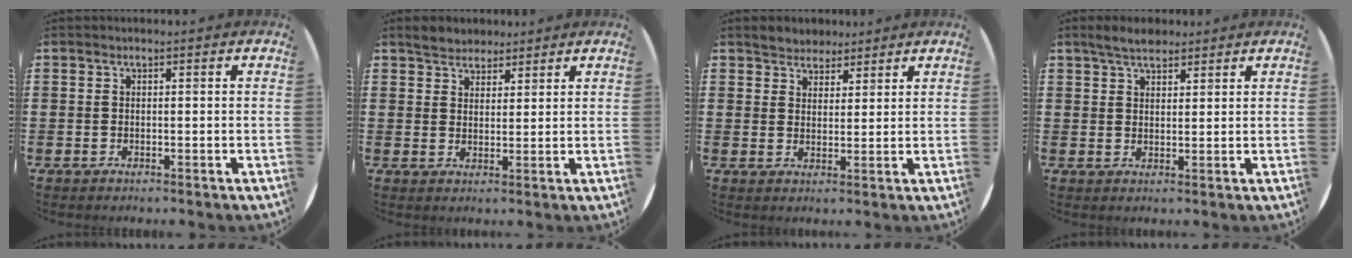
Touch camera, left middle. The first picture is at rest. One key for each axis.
{"total": 3.3, "fx": 3.0, "fy": 1.3, "fz": 0.0, "tx": 0.000, "ty": 0.000, "tz": 0.057}
{"total": 3.1, "fx": 2.8, "fy": 1.2, "fz": -0.2, "tx": 0.003, "ty": 0.000, "tz": 0.052}
{"total": 3.4, "fx": 3.0, "fy": 1.2, "fz": 1.2, "tx": -0.020, "ty": -0.002, "tz": 0.053}